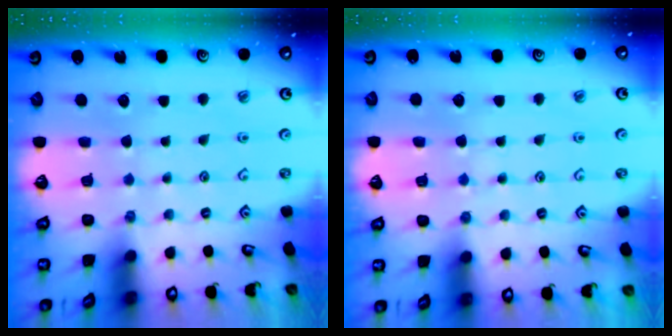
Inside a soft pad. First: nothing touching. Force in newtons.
{"total": 4.8, "press": 4.7, "slide": 0.6}